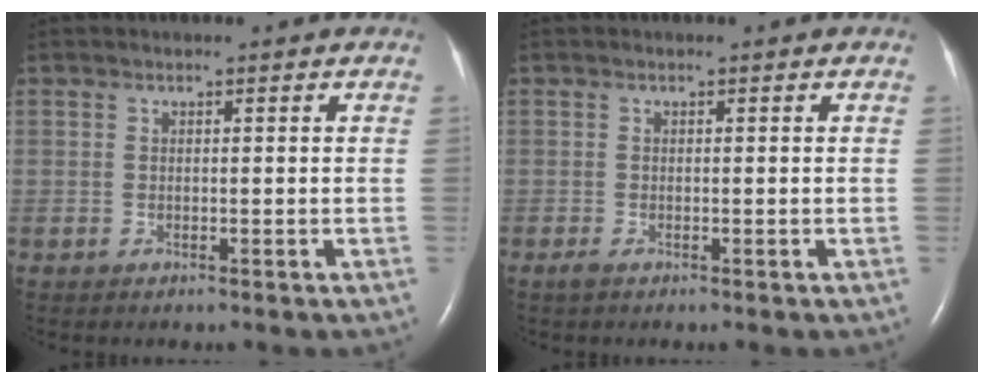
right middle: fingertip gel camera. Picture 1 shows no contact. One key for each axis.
{"total": 0.8, "fx": -0.6, "fy": 0.2, "fz": 0.6, "tx": -0.019, "ty": -0.004, "tz": -0.009}